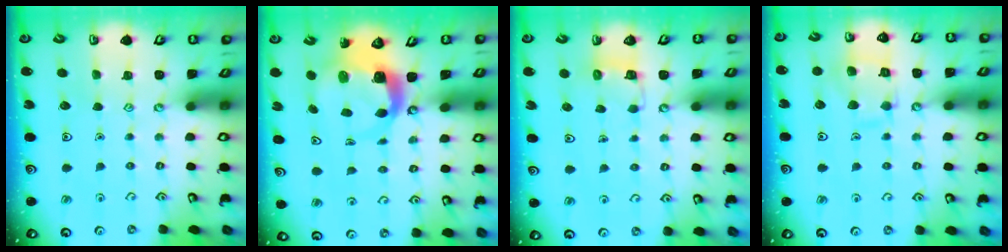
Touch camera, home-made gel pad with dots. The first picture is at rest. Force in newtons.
{"total": 5.1, "press": 5.1, "slide": 0.7}
{"total": 2.8, "press": 2.8, "slide": 0.2}
{"total": 10.7, "press": 10.7, "slide": 0.9}